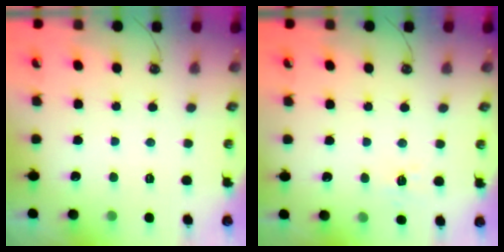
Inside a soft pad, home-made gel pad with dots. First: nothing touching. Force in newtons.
{"total": 6.9, "press": 6.9, "slide": 0.6}